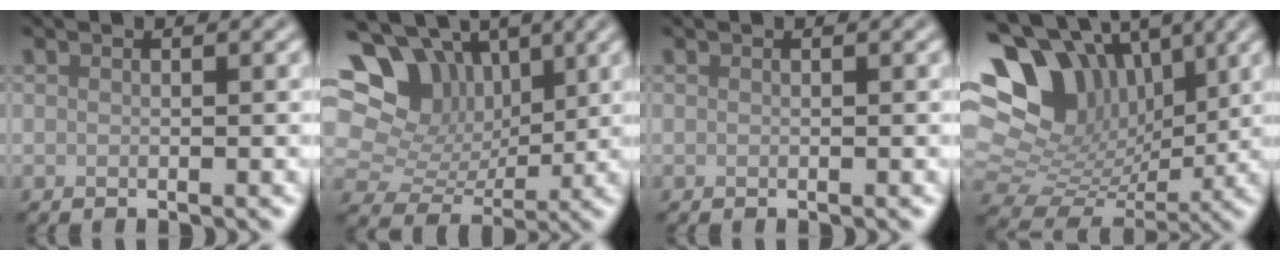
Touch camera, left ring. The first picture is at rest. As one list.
[{"total": 12.7, "force": [5.4, 9.6, 6.4], "torque": [-0.137, 0.042, 0.073]}, {"total": 0.0}, {"total": 14.9, "force": [5.4, 10.6, 9.0], "torque": [-0.178, 0.019, 0.105]}]